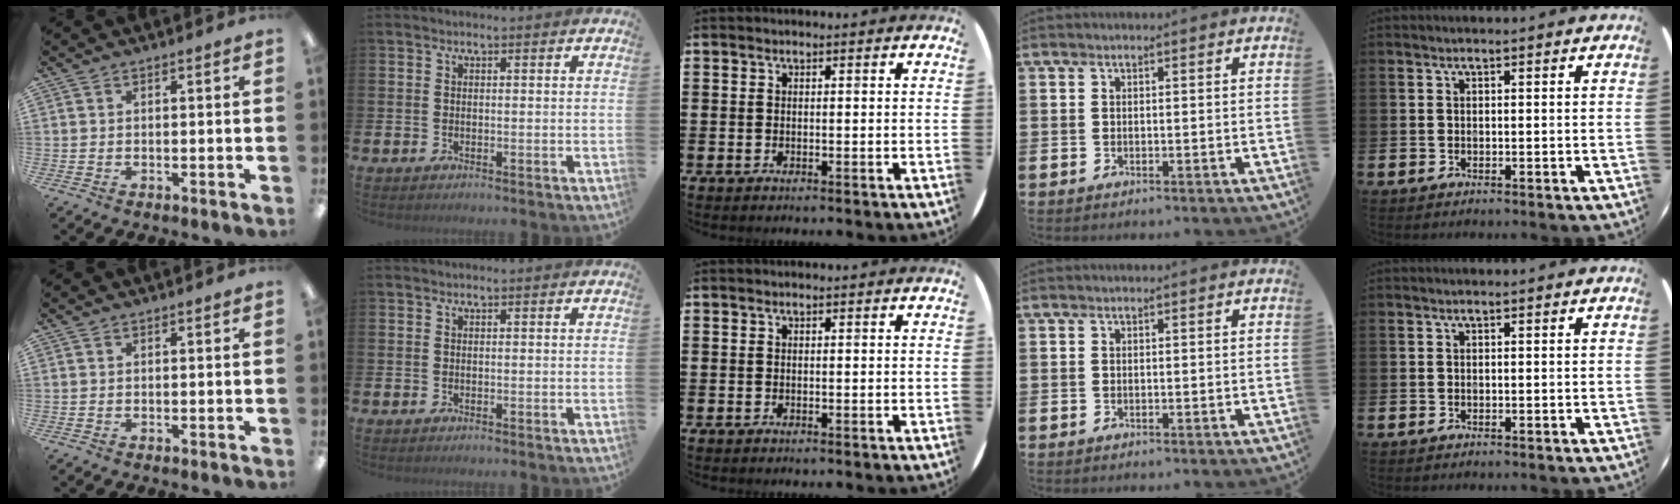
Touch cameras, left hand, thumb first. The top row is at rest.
{}